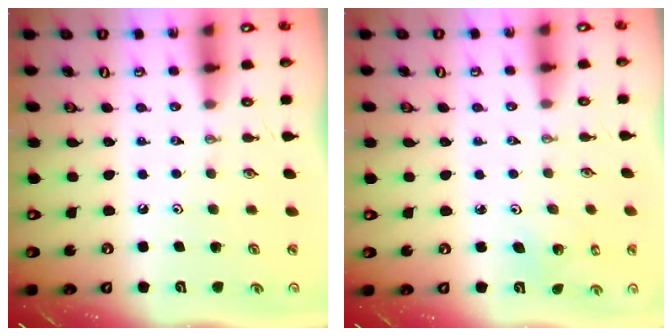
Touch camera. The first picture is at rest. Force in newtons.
{"total": 2.3, "press": 2.3, "slide": 0.2}